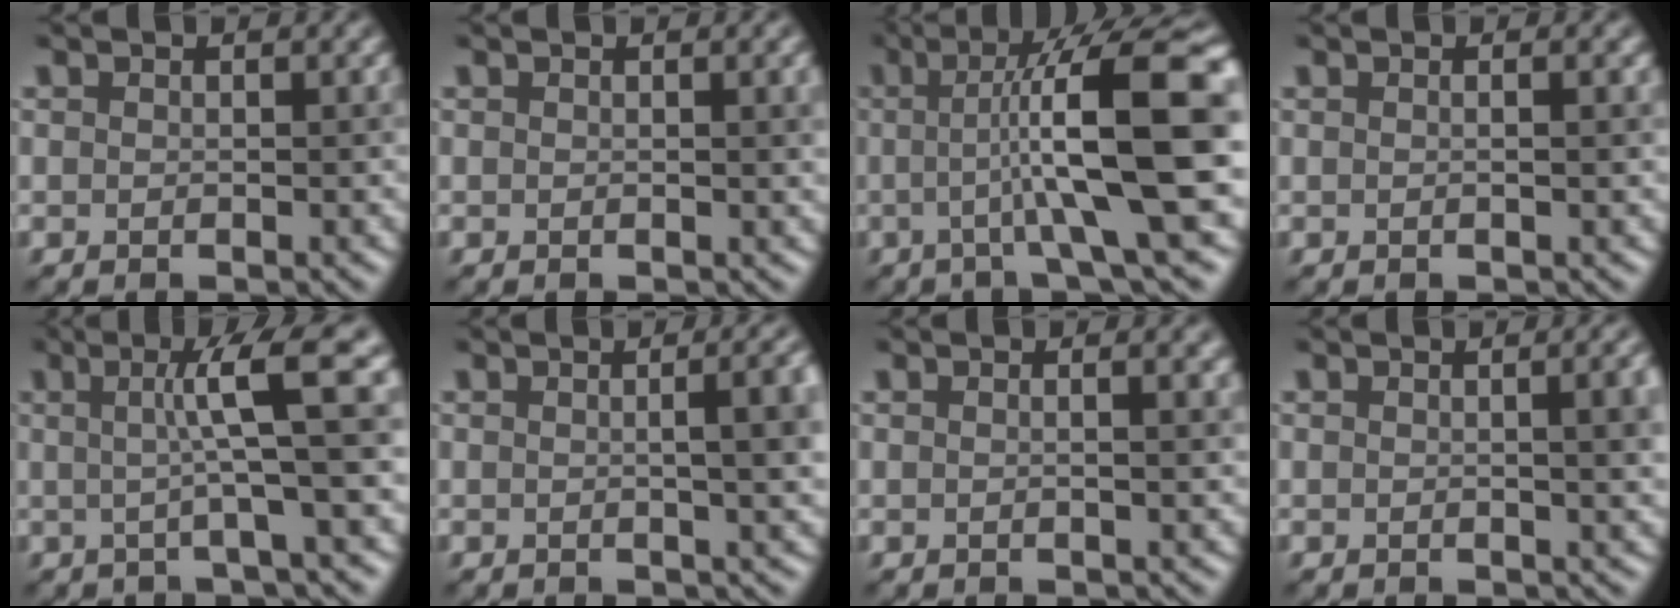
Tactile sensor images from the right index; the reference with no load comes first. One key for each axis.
{"total": 1.9, "fx": 0.3, "fy": 0.6, "fz": 1.8, "tx": -0.013, "ty": 0.007, "tz": 0.001}
{"total": 11.6, "fx": -0.1, "fy": 1.7, "fz": 11.4, "tx": -0.146, "ty": 0.022, "tz": -0.006}
{"total": 1.6, "fx": 0.4, "fy": 0.7, "fz": 1.4, "tx": -0.006, "ty": 0.001, "tz": -0.012}
{"total": 6.1, "fx": 0.8, "fy": 0.3, "fz": 6.0, "tx": -0.090, "ty": 0.015, "tz": 0.013}
{"total": 6.0, "fx": 0.6, "fy": 2.2, "fz": 5.5, "tx": -0.031, "ty": 0.019, "tz": 0.003}
{"total": 2.5, "fx": 0.7, "fy": 1.1, "fz": 2.2, "tx": -0.011, "ty": 0.008, "tz": -0.015}
{"total": 4.2, "fx": 0.4, "fy": 1.5, "fz": 3.9, "tx": -0.025, "ty": 0.016, "tz": 0.002}